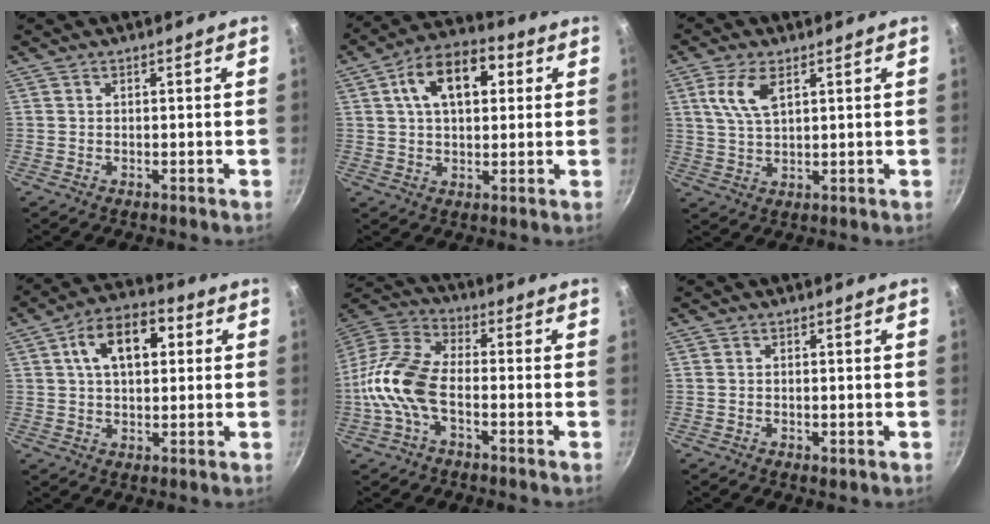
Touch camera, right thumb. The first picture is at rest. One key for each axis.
{"total": 13.3, "fx": 3.7, "fy": 7.9, "fz": 10.1, "tx": -0.133, "ty": 0.015, "tz": 0.047}
{"total": 6.9, "fx": 2.8, "fy": 3.2, "fz": 5.4, "tx": -0.109, "ty": -0.005, "tz": 0.059}
{"total": 12.1, "fx": 3.2, "fy": 7.1, "fz": 9.2, "tx": -0.120, "ty": 0.016, "tz": 0.040}
{"total": 12.7, "fx": -3.5, "fy": 6.7, "fz": 10.2, "tx": -0.200, "ty": 0.039, "tz": -0.086}
{"total": 0.8, "fx": -0.1, "fy": 0.3, "fz": 0.7, "tx": -0.010, "ty": -0.002, "tz": -0.003}